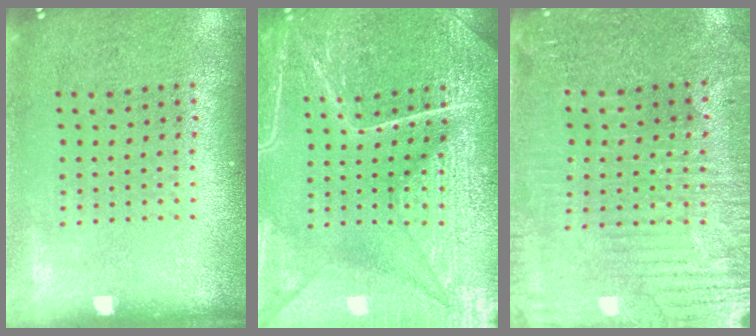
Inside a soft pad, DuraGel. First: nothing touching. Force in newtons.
{"total": 7.2, "press": 7.1, "slide": 0.8}
{"total": 3.7, "press": 3.5, "slide": 1.2}